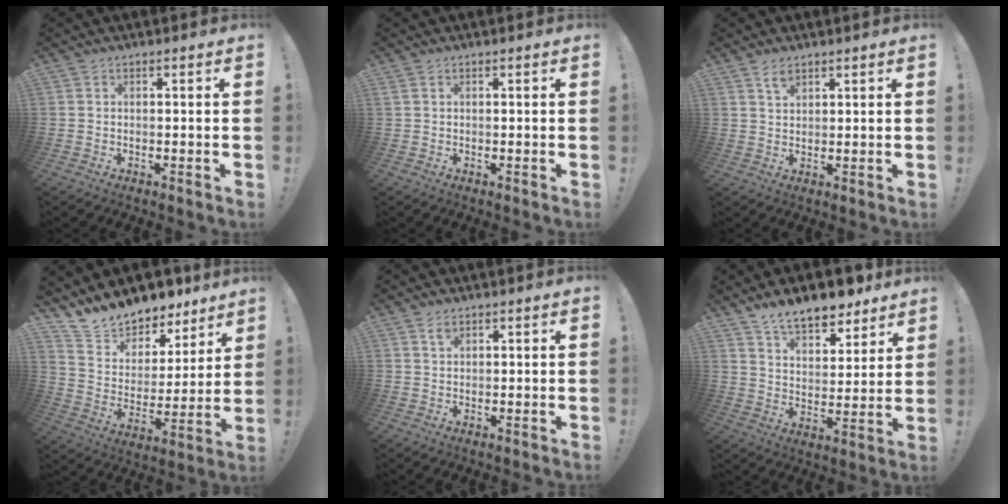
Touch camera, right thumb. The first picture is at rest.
{"total": 0.5, "force": [0.3, 0.3, 0.3], "torque": [-0.009, 0.002, 0.007]}
{"total": 3.2, "force": [2.4, 1.6, 1.5], "torque": [-0.016, -0.013, 0.041]}
{"total": 12.1, "force": [11.4, 4.1, 1.0], "torque": [-0.042, -0.103, 0.207]}
{"total": 1.7, "force": [1.2, 0.8, 0.9], "torque": [-0.009, -0.004, 0.020]}
{"total": 12.3, "force": [10.0, 4.9, 5.2], "torque": [-0.086, -0.071, 0.180]}